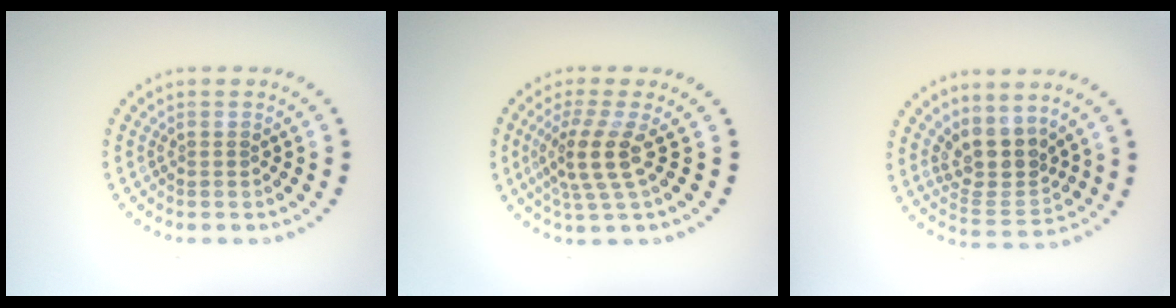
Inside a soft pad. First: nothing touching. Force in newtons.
{"total": 3.7, "press": 2.8, "slide": 2.4}
{"total": 4.0, "press": 3.1, "slide": 2.5}